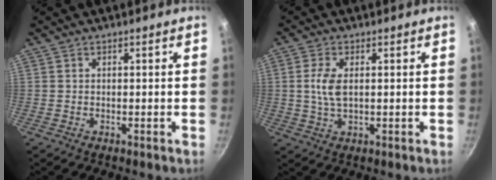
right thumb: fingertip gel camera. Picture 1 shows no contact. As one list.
[{"total": 5.1, "force": [0.7, 2.6, 4.3], "torque": [-0.091, 0.002, 0.014]}]